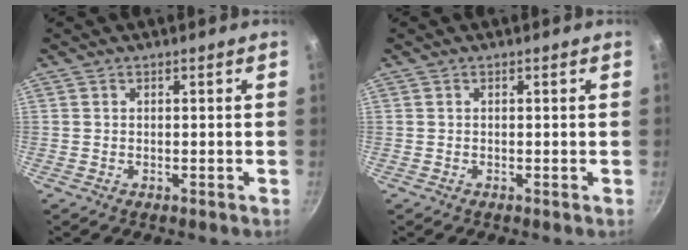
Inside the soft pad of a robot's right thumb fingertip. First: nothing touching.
{"total": 0.0}